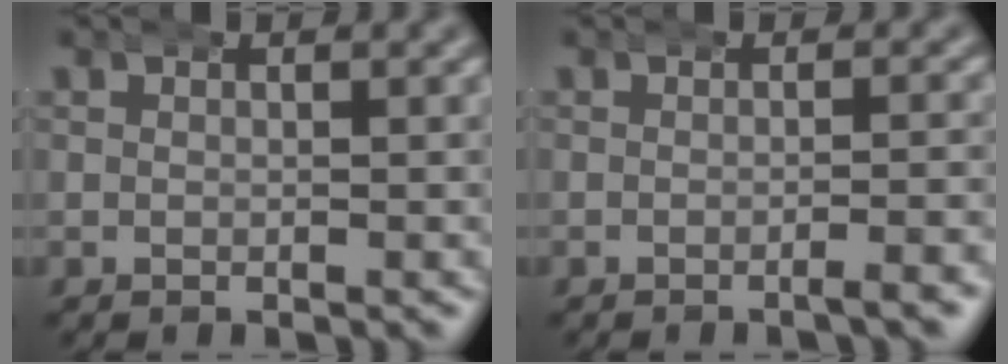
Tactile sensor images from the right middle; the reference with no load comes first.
{"total": 1.4, "force": [-1.1, -0.2, 0.9], "torque": [-0.011, 0.006, -0.020]}